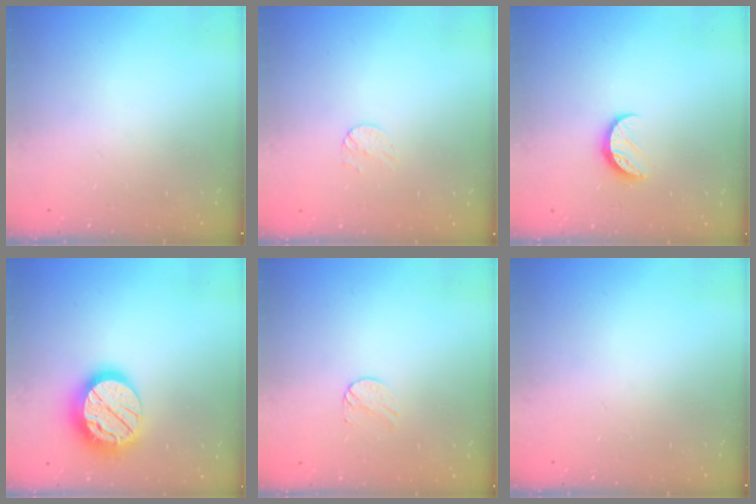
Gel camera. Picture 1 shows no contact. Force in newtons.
{"total": 4.3, "press": 4.3, "slide": 0.4}
{"total": 7.5, "press": 7.4, "slide": 0.9}
{"total": 18.4, "press": 18.3, "slide": 1.4}
{"total": 6.7, "press": 6.7, "slide": 0.4}
{"total": 0.0}